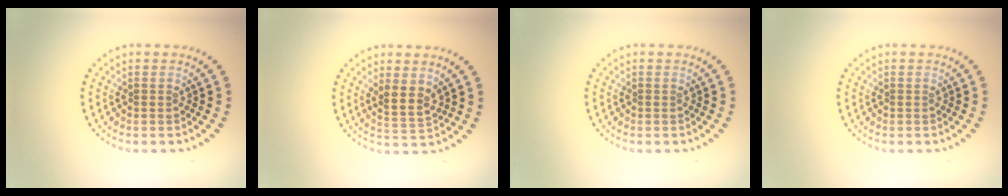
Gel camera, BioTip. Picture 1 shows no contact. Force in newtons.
{"total": 2.5, "press": 2.2, "slide": 1.1}
{"total": 0.0}
{"total": 0.0}